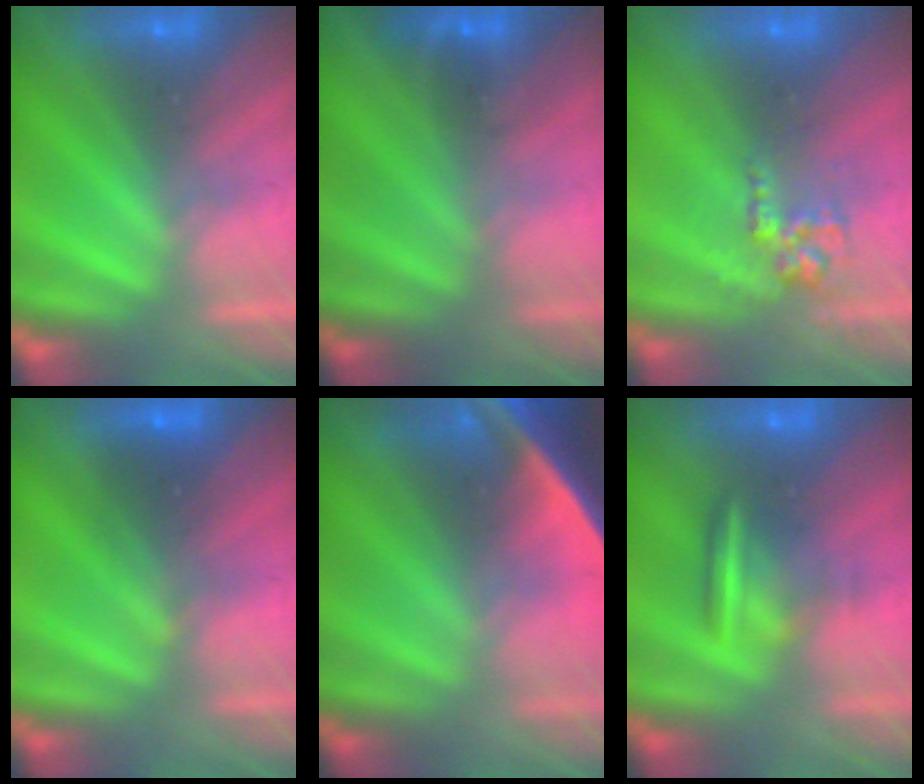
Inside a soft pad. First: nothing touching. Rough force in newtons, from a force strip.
{"total": 1.3}
{"total": 2.9}
{"total": 2.8}
{"total": 7.8}
{"total": 9.1}